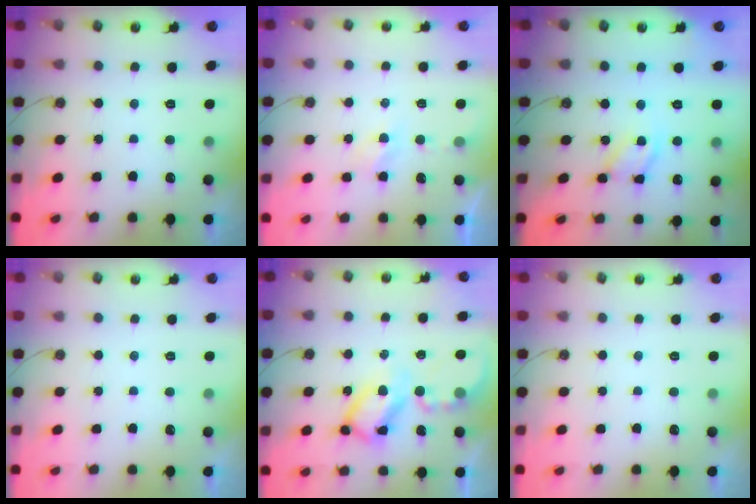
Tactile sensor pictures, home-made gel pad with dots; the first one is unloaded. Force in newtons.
{"total": 3.3, "press": 3.3, "slide": 0.5}
{"total": 9.7, "press": 9.7, "slide": 0.6}
{"total": 0.0}
{"total": 13.7, "press": 13.6, "slide": 1.5}
{"total": 0.0}